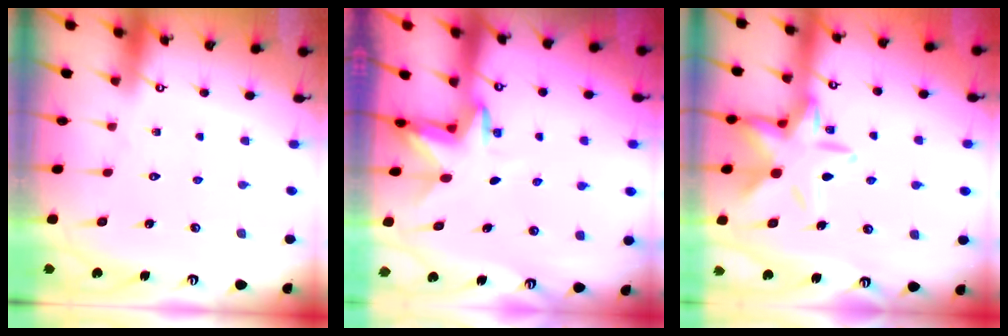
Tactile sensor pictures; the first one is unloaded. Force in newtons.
{"total": 3.3, "press": 3.3, "slide": 0.4}
{"total": 15.8, "press": 15.8, "slide": 1.1}